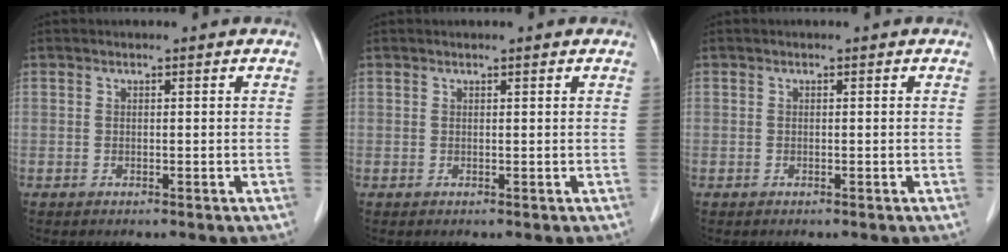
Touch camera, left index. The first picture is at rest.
{"total": 0.6, "force": [0.5, 0.0, 0.4], "torque": [-0.008, 0.005, 0.010]}
{"total": 0.0}